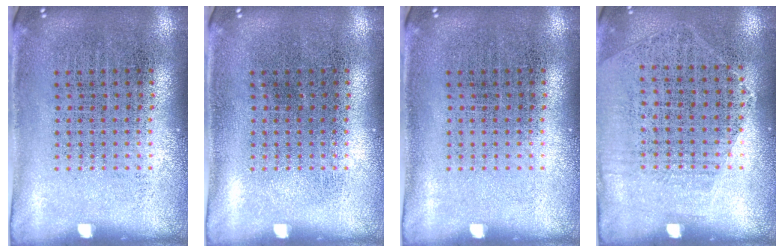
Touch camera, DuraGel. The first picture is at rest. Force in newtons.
{"total": 0.0}
{"total": 0.0}
{"total": 1.2, "press": 1.0, "slide": 0.6}